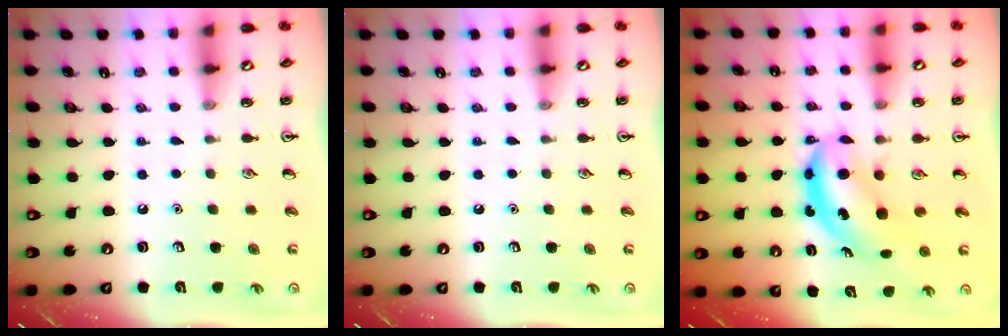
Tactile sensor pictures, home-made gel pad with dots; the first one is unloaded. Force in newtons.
{"total": 0.0}
{"total": 6.2, "press": 6.0, "slide": 1.4}